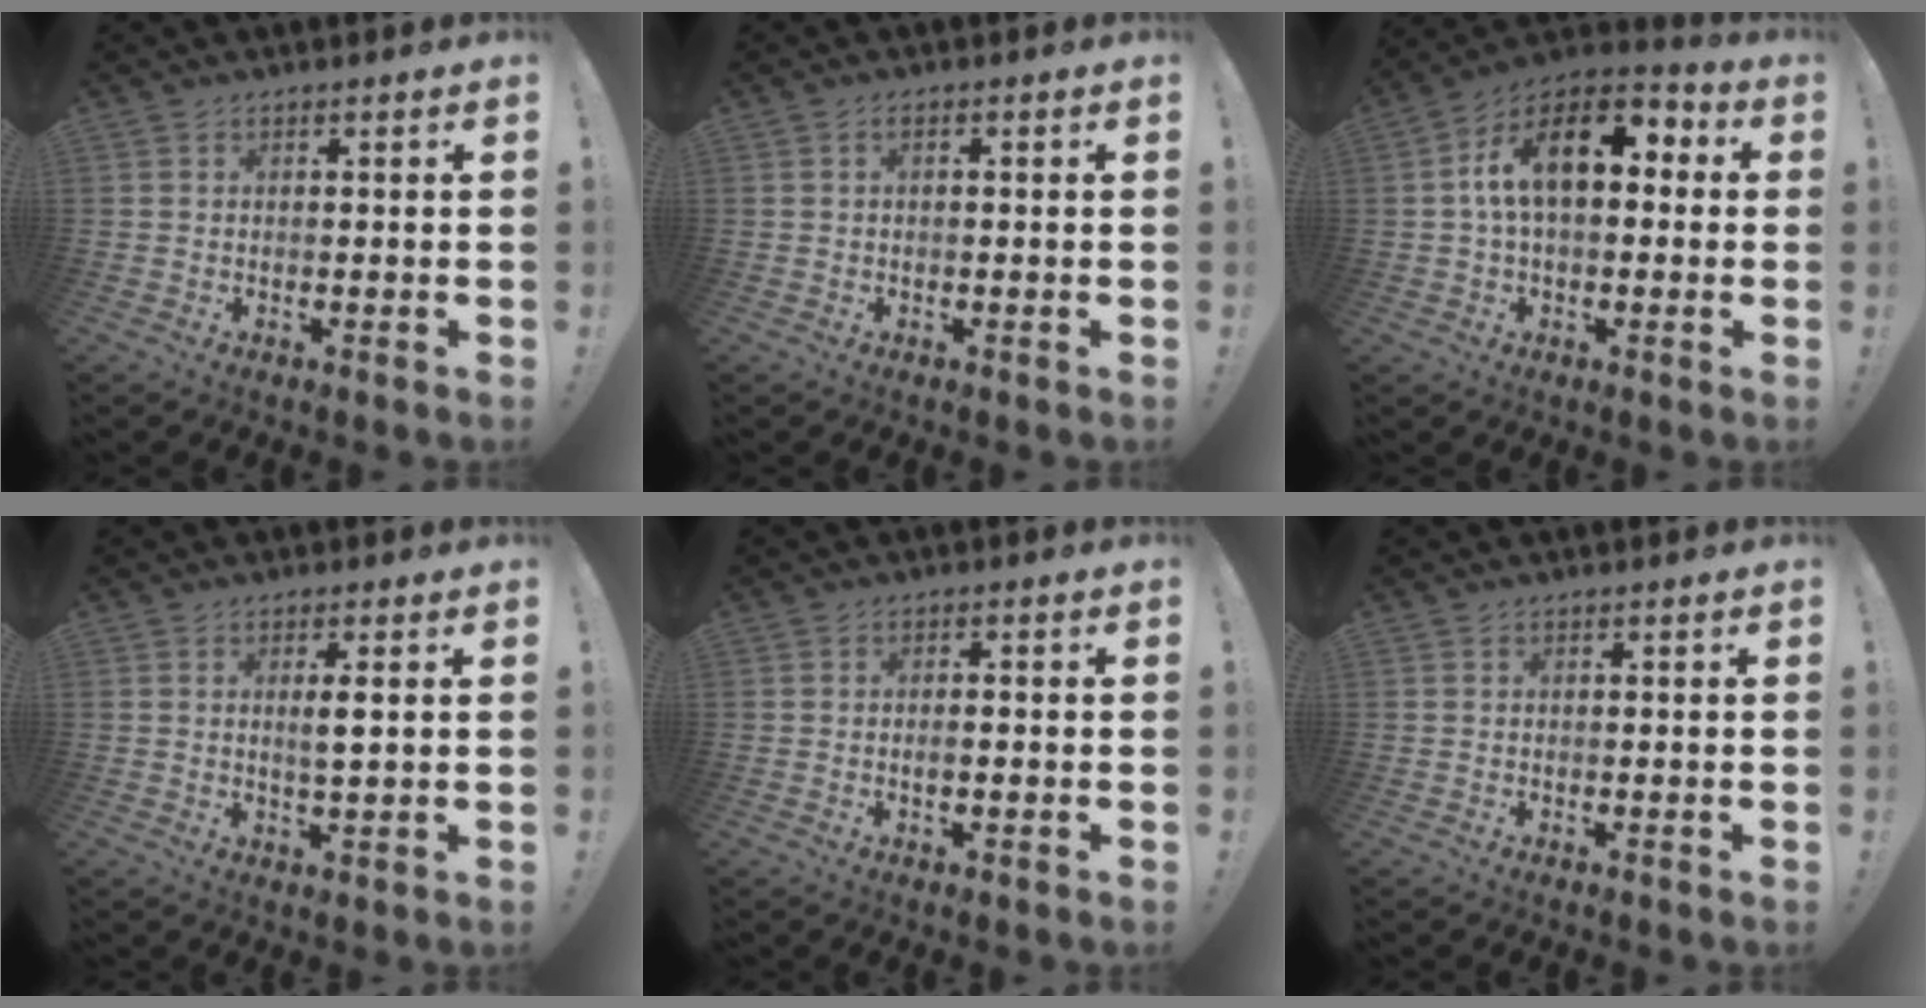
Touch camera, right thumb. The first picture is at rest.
{"total": 1.1, "force": [-0.3, 0.4, 1.0], "torque": [-0.024, 0.006, -0.004]}
{"total": 15.6, "force": [3.6, 8.3, 12.8], "torque": [-0.218, 0.001, 0.058]}
{"total": 3.3, "force": [1.0, 0.3, 3.2], "torque": [-0.046, -0.012, 0.014]}
{"total": 1.6, "force": [-0.6, 0.6, 1.3], "torque": [-0.023, 0.004, -0.012]}
{"total": 0.0}